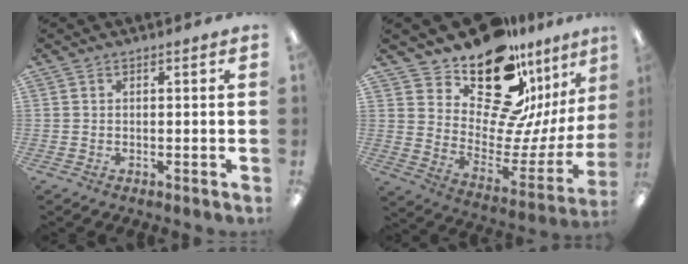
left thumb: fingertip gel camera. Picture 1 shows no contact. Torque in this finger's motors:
{"motor_torque": [1.24, 1.39, 1.39, -1.38, 0.18]}